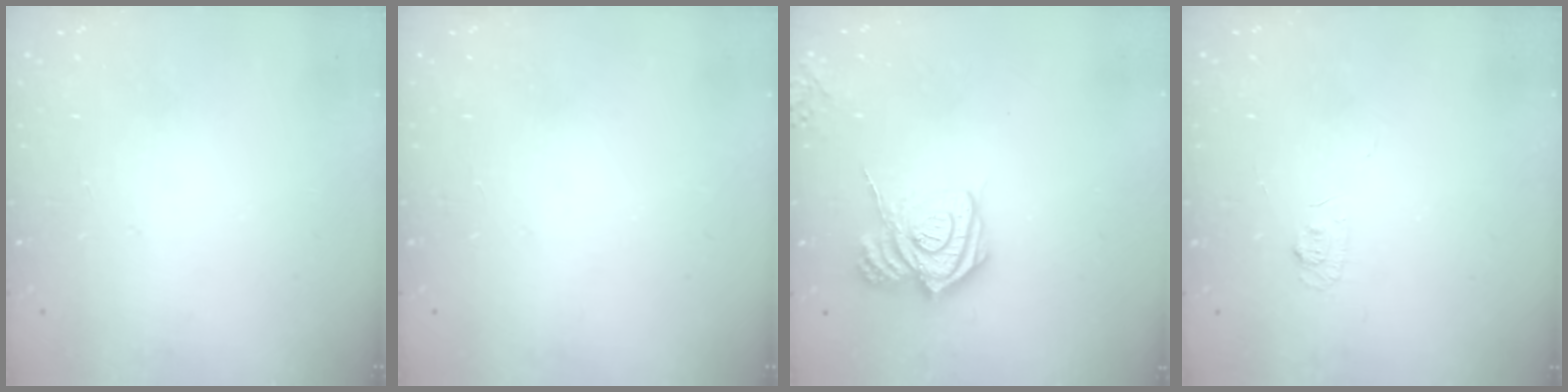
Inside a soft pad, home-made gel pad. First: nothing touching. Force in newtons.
{"total": 0.0}
{"total": 14.1, "press": 14.0, "slide": 1.7}
{"total": 4.8, "press": 4.8, "slide": 0.6}